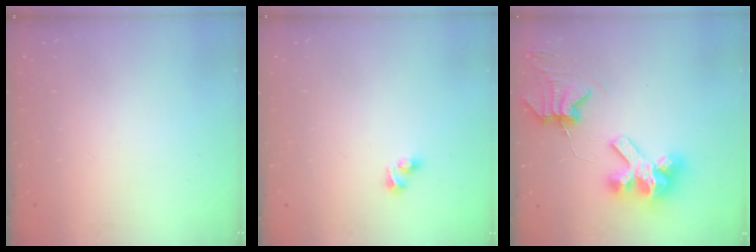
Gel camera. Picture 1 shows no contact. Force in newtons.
{"total": 3.5, "press": 3.0, "slide": 1.8}
{"total": 9.1, "press": 9.0, "slide": 1.3}